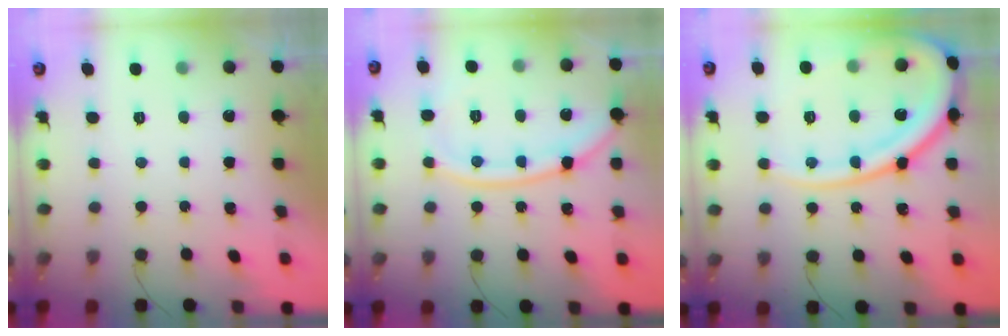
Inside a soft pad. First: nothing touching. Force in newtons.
{"total": 12.8, "press": 12.8, "slide": 0.9}
{"total": 20.8, "press": 20.8, "slide": 1.8}